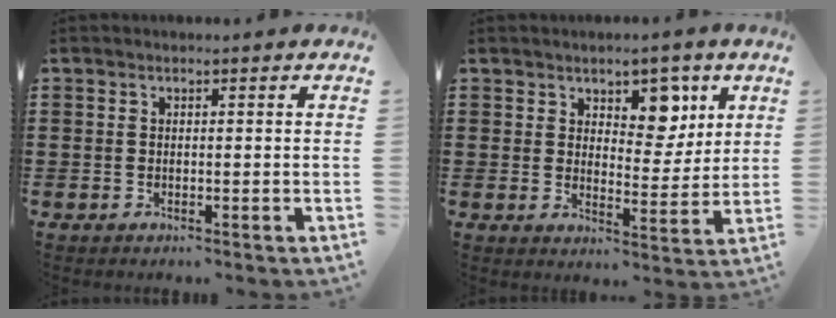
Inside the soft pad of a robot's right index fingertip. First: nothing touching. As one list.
[{"total": 6.4, "force": [4.0, 4.1, 2.9], "torque": [-0.047, -0.010, 0.065]}]